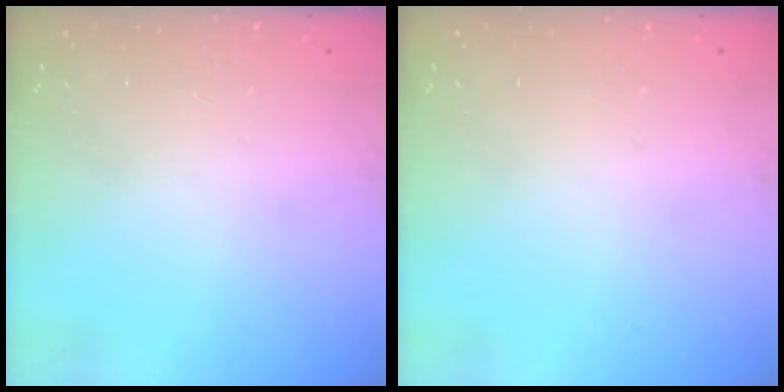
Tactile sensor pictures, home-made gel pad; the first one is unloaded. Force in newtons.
{"total": 0.0}